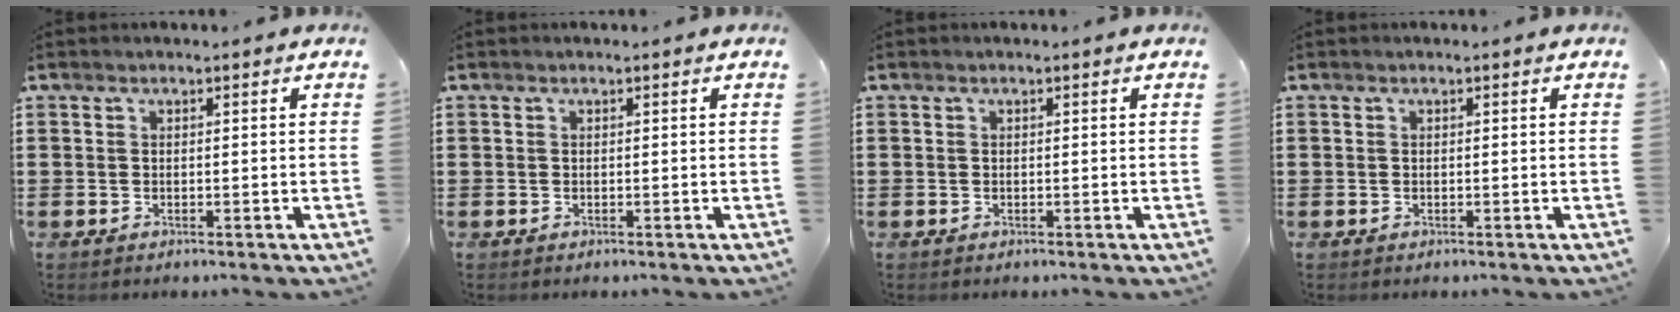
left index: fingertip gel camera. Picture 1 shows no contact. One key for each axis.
{"total": 0.0}
{"total": 0.0}
{"total": 0.0}